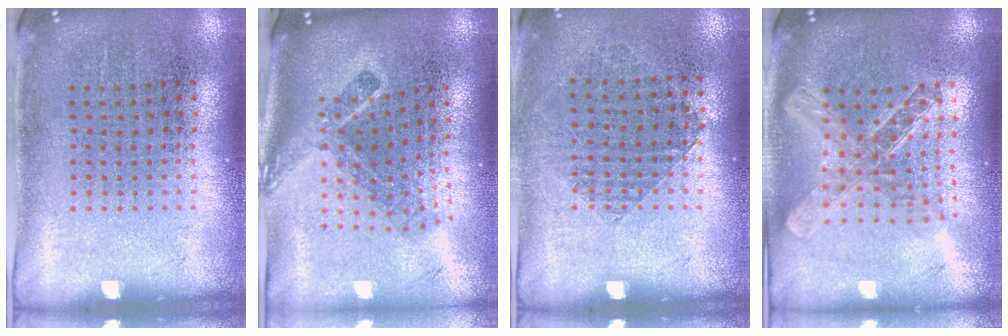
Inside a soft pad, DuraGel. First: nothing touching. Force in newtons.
{"total": 2.2, "press": 1.5, "slide": 1.7}
{"total": 0.9, "press": 0.8, "slide": 0.3}
{"total": 2.0, "press": 1.7, "slide": 1.1}